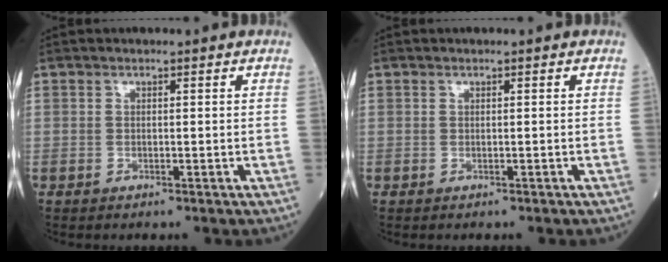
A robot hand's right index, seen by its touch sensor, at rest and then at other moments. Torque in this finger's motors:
{"motor_torque": [0.08, -0.04, 0.05, -0.01]}